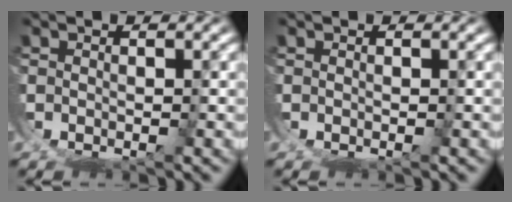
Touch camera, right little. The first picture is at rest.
{"total": 0.0}